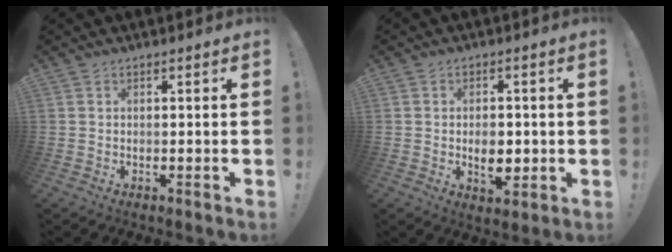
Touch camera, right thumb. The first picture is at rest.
{"total": 6.3, "force": [-0.8, 4.1, 4.7], "torque": [-0.055, -0.001, -0.014]}